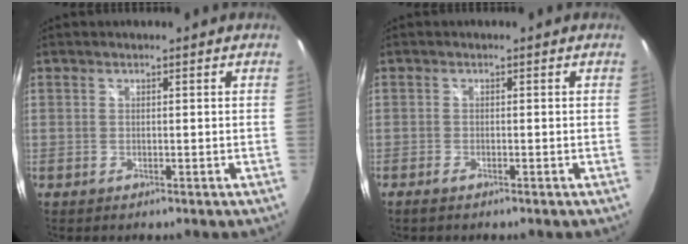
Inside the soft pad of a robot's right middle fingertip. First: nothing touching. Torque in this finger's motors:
{"motor_torque": [-0.16, -0.13, 0.01, -0.01]}